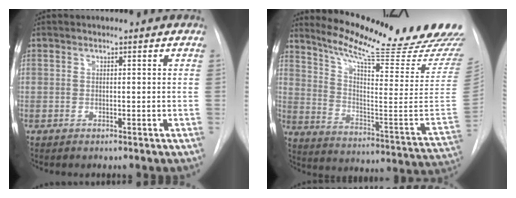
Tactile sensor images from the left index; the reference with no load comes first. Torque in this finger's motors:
{"motor_torque": [0.85, -1.29, 0.05, 0.00]}